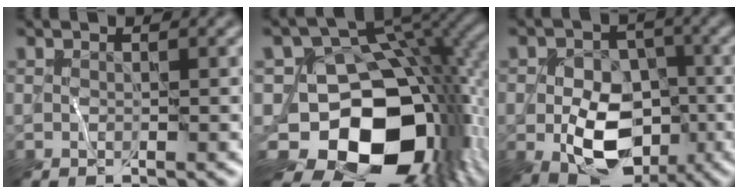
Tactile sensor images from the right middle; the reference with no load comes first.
{"total": 15.6, "force": [-4.9, 10.9, 9.9], "torque": [-0.136, -0.034, -0.073]}
{"total": 8.8, "force": [-2.4, 6.3, 5.7], "torque": [-0.097, -0.016, -0.044]}